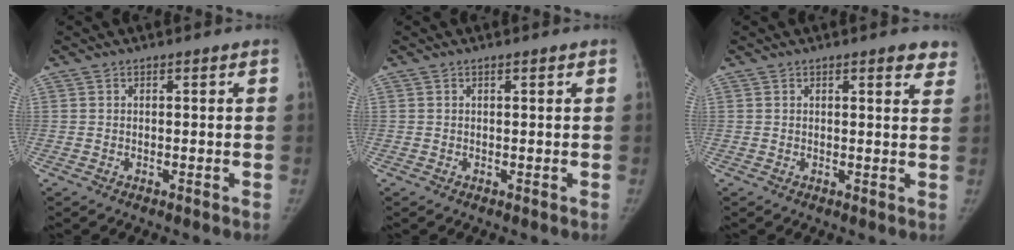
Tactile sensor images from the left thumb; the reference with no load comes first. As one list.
[{"total": 0.0}, {"total": 3.7, "force": [2.8, 1.1, 2.3], "torque": [-0.004, -0.010, 0.026]}]